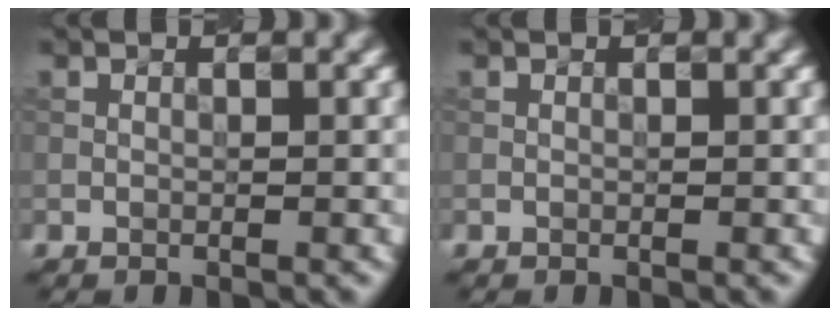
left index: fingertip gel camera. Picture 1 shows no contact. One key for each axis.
{"total": 0.0}